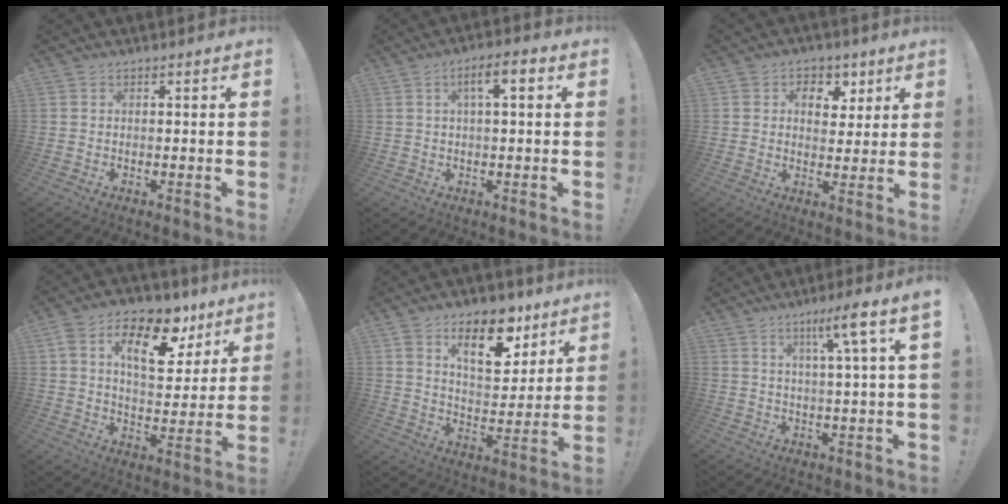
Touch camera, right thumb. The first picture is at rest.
{"total": 5.7, "force": [1.3, 1.4, 5.4], "torque": [-0.087, 0.003, 0.014]}
{"total": 6.7, "force": [2.7, 5.7, 2.3], "torque": [-0.021, -0.017, 0.050]}
{"total": 16.7, "force": [8.0, 8.9, 11.6], "torque": [-0.180, -0.026, 0.138]}
{"total": 14.7, "force": [8.6, 7.5, 9.3], "torque": [-0.135, -0.037, 0.148]}
{"total": 8.7, "force": [3.2, -0.9, 8.0], "torque": [-0.131, -0.009, 0.039]}